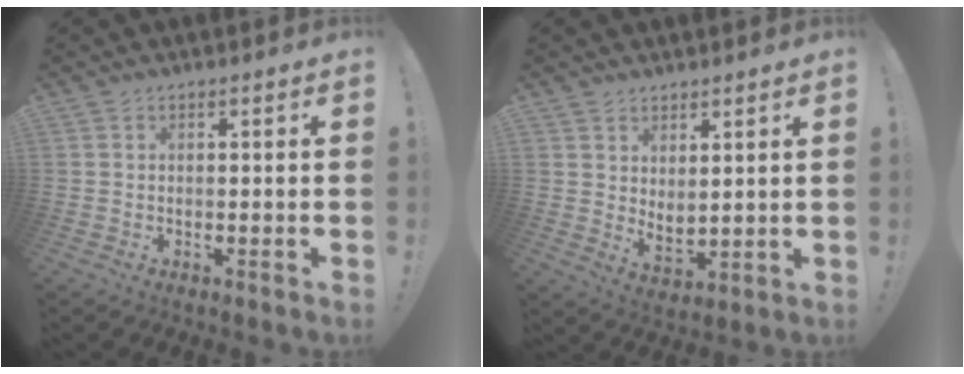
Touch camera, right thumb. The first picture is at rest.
{"total": 4.8, "force": [4.4, 1.6, 1.1], "torque": [-0.021, -0.031, 0.083]}